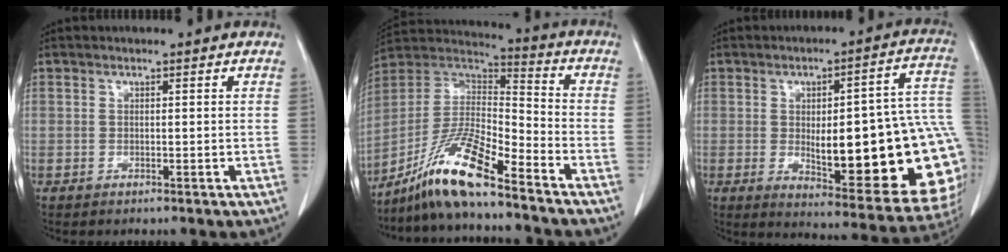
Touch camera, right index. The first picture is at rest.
{"total": 13.9, "force": [-10.0, 1.2, 9.5], "torque": [-0.188, 0.003, -0.183]}
{"total": 26.5, "force": [-2.6, 6.5, 25.5], "torque": [-0.241, 0.022, -0.014]}